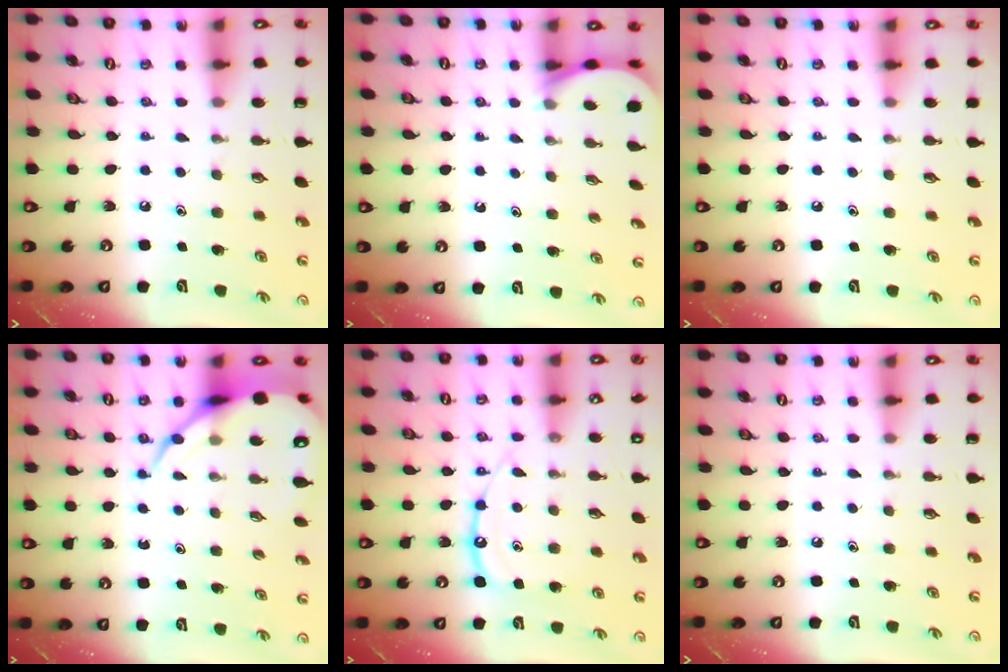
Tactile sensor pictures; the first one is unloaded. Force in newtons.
{"total": 2.5, "press": 2.5, "slide": 0.3}
{"total": 2.2, "press": 2.2, "slide": 0.3}
{"total": 10.9, "press": 10.9, "slide": 1.3}
{"total": 12.4, "press": 12.3, "slide": 1.2}
{"total": 0.0}